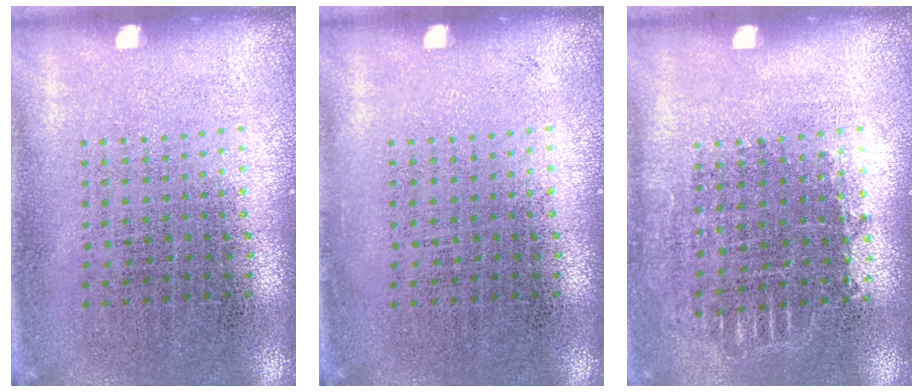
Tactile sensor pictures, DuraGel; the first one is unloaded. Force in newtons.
{"total": 0.0}
{"total": 0.7, "press": 0.7, "slide": 0.3}